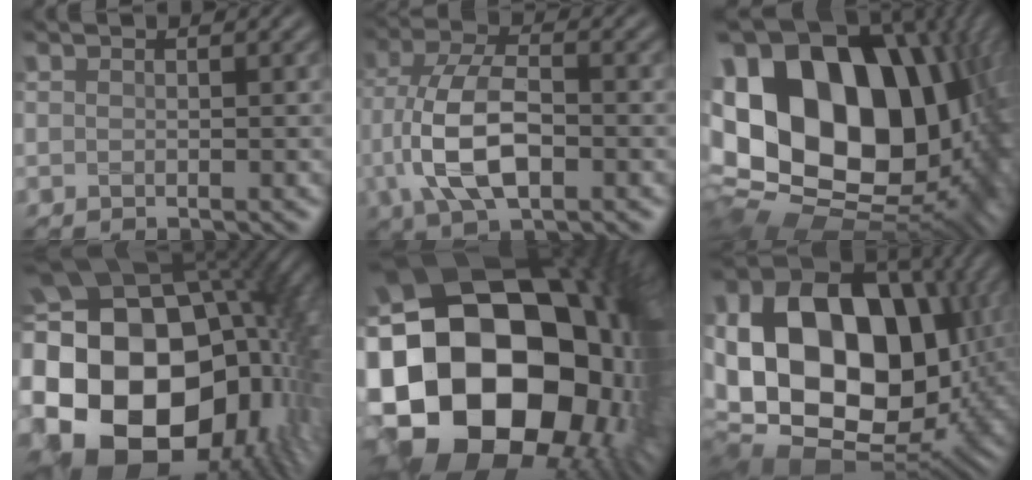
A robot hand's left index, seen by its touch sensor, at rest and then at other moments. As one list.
[{"total": 8.2, "force": [-1.7, 4.0, 6.9], "torque": [-0.151, 0.009, -0.038]}, {"total": 22.8, "force": [3.7, 15.8, 16.1], "torque": [-0.312, 0.009, 0.093]}, {"total": 22.7, "force": [-0.8, 16.5, 15.5], "torque": [-0.288, -0.034, -0.028]}, {"total": 24.5, "force": [-0.7, 18.3, 16.4], "torque": [-0.313, -0.067, -0.021]}, {"total": 21.3, "force": [0.7, 15.3, 14.8], "torque": [-0.302, -0.005, 0.033]}]